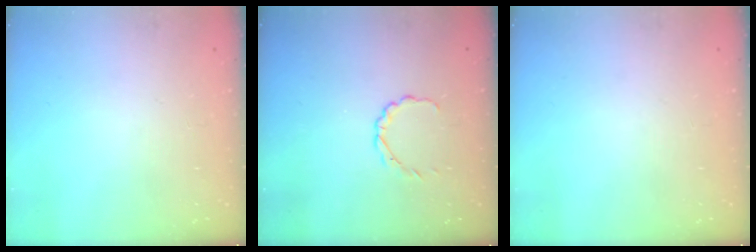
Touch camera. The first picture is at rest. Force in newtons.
{"total": 2.4, "press": 2.2, "slide": 0.9}
{"total": 0.0}